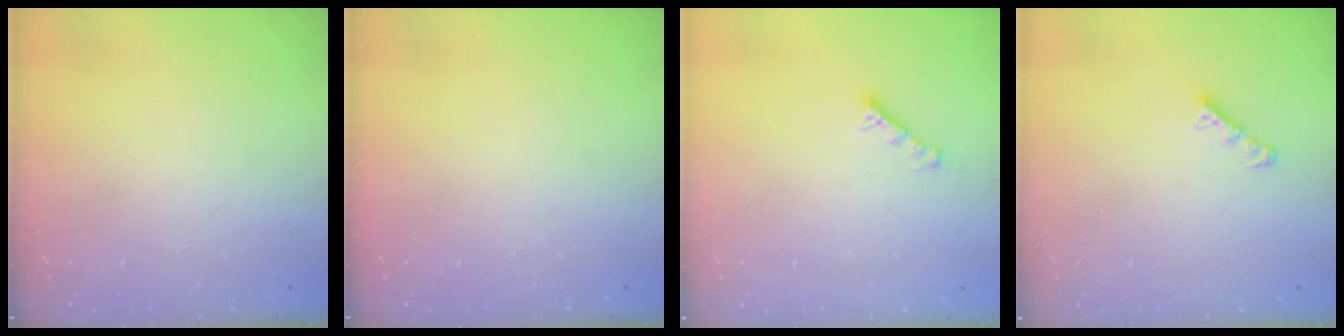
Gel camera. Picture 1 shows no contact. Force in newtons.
{"total": 0.0}
{"total": 3.0, "press": 3.0, "slide": 0.1}
{"total": 2.4, "press": 2.4, "slide": 0.1}